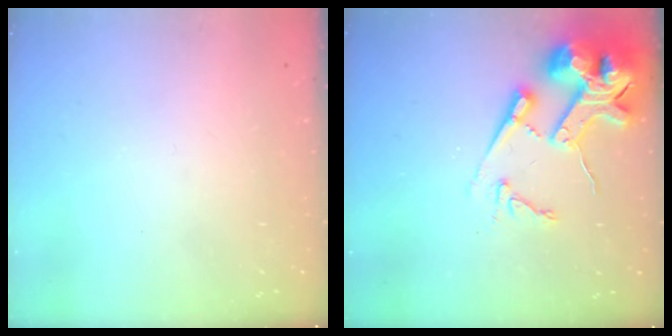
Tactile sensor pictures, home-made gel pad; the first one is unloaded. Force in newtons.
{"total": 18.1, "press": 17.9, "slide": 2.7}